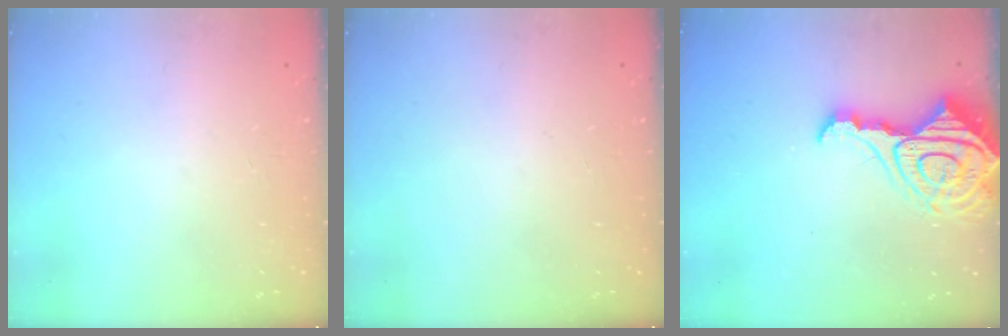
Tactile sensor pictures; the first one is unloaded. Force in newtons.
{"total": 0.0}
{"total": 17.6, "press": 17.5, "slide": 2.0}